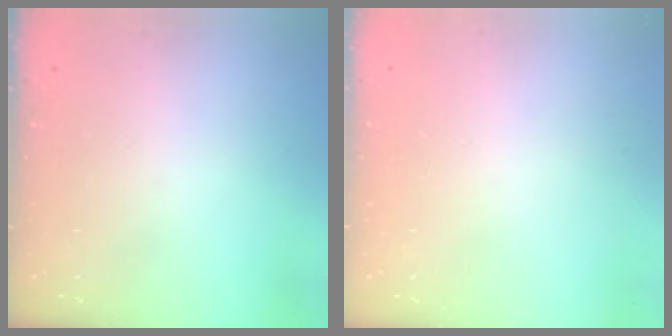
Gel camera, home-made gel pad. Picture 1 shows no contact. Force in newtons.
{"total": 2.6, "press": 2.6, "slide": 0.2}